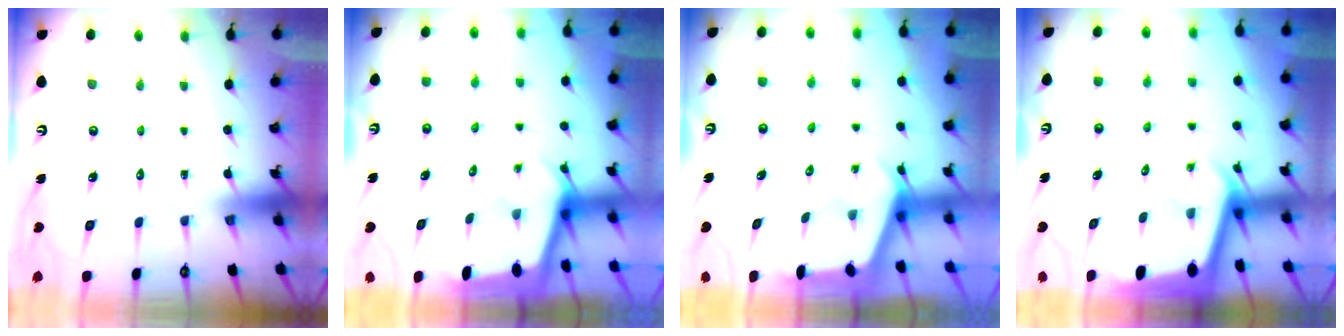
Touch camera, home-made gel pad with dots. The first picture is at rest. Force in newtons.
{"total": 1.7, "press": 1.7, "slide": 0.2}
{"total": 2.4, "press": 2.4, "slide": 0.3}
{"total": 1.9, "press": 1.9, "slide": 0.1}